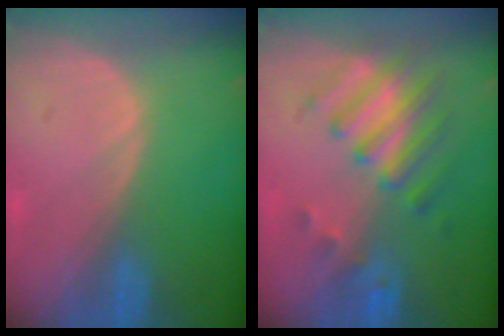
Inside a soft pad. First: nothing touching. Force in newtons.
{"total": 8.0, "press": 7.0, "slide": 3.9}